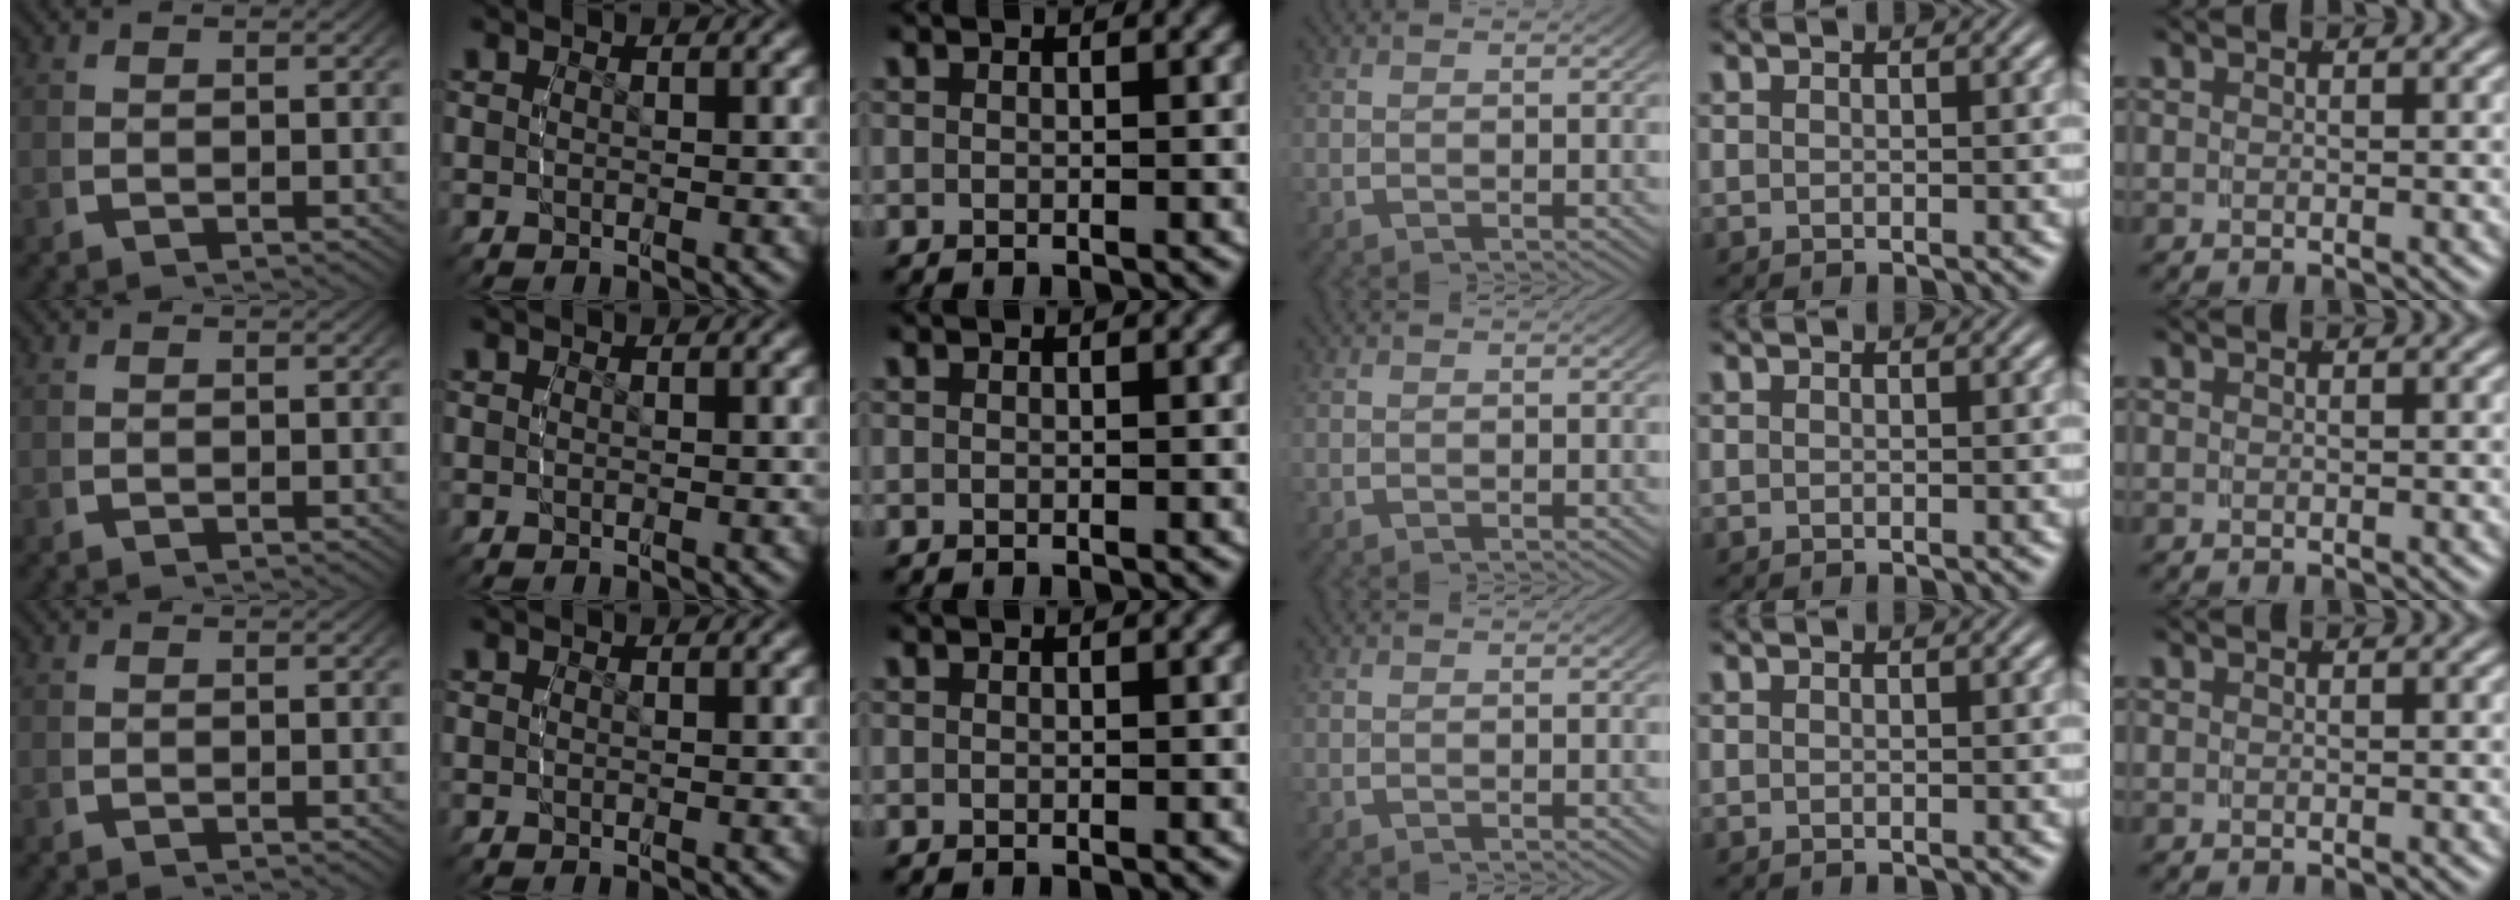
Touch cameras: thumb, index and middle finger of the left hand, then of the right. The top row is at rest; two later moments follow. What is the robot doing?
{"motion": "reach", "object": "coat"}